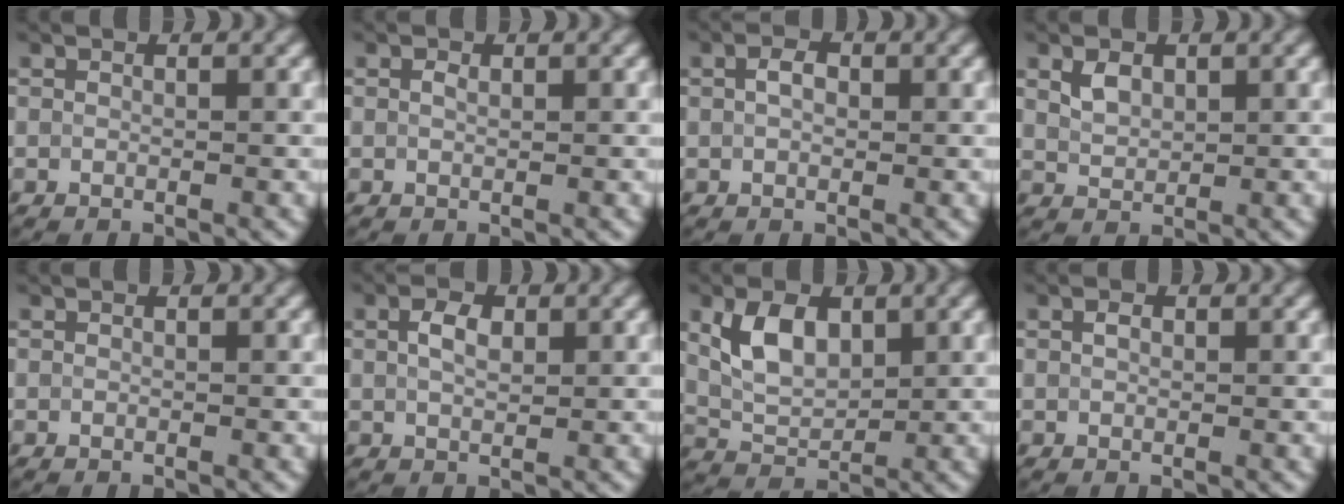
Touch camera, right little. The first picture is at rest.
{"total": 0.7, "force": [0.3, 0.4, 0.5], "torque": [-0.011, 0.002, 0.004]}
{"total": 1.9, "force": [0.4, 1.2, 1.4], "torque": [-0.024, 0.002, 0.005]}
{"total": 1.9, "force": [0.9, 1.2, 1.1], "torque": [-0.023, -0.001, 0.022]}
{"total": 0.0}
{"total": 2.3, "force": [0.7, 1.3, 1.8], "torque": [-0.039, 0.003, 0.013]}
{"total": 4.7, "force": [1.6, 2.9, 3.4], "torque": [-0.075, 0.001, 0.032]}
{"total": 0.9, "force": [0.3, 0.5, 0.6], "torque": [-0.014, 0.002, 0.005]}